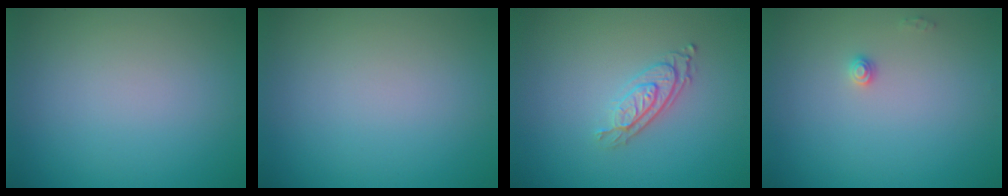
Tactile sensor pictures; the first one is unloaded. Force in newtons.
{"total": 0.0}
{"total": 2.8, "press": 2.0, "slide": 1.8}
{"total": 0.9, "press": 0.9, "slide": 0.1}